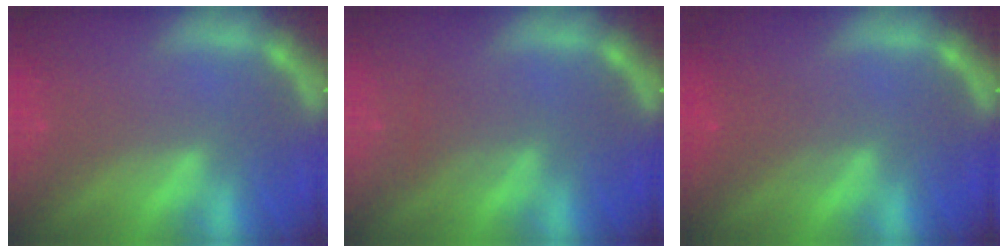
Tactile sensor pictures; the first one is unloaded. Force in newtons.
{"total": 2.0}
{"total": 2.5}